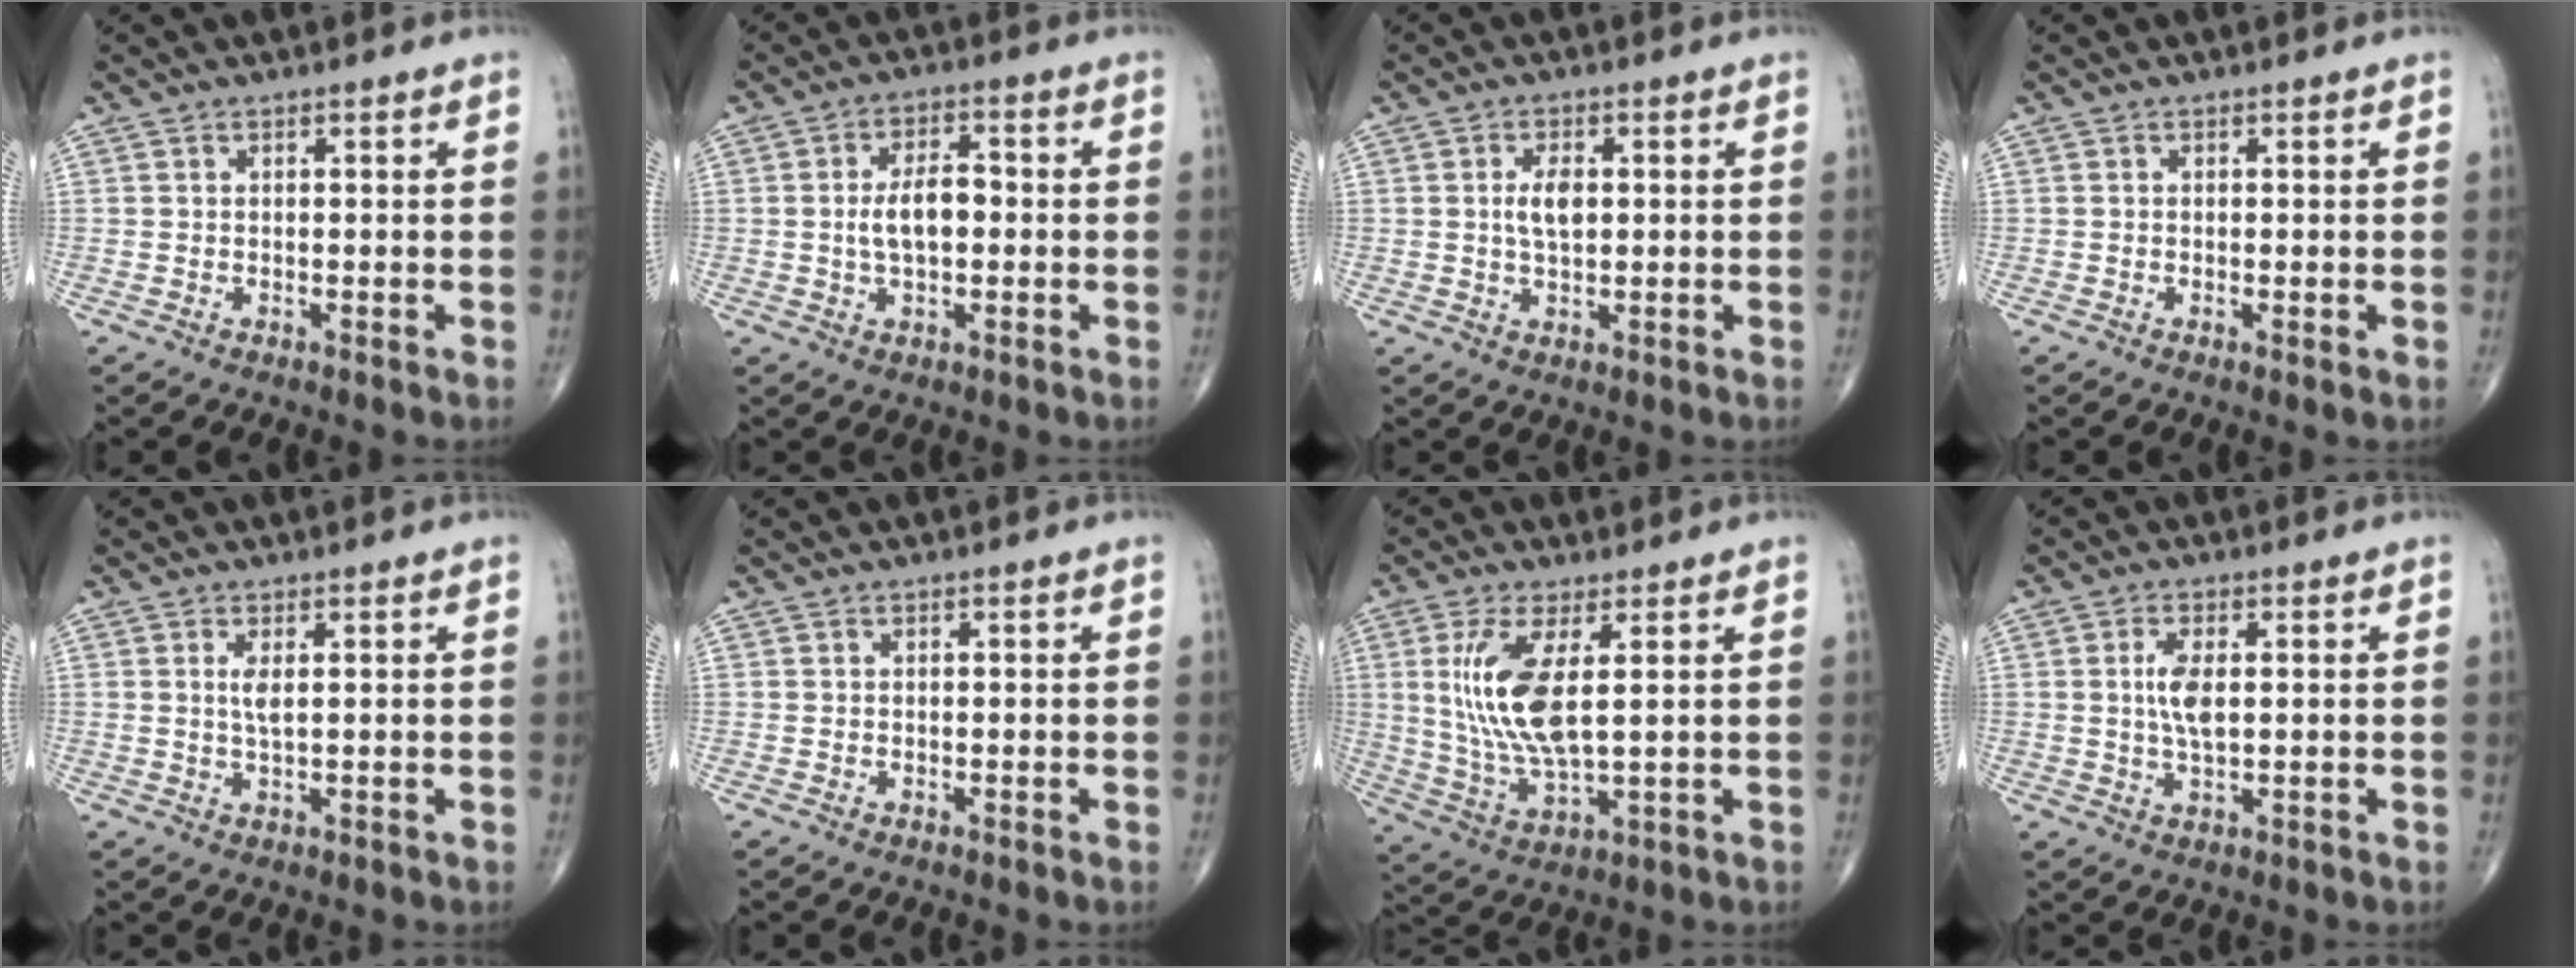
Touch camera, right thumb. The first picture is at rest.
{"total": 6.8, "force": [-0.3, 3.5, 5.8], "torque": [-0.104, 0.014, -0.009]}
{"total": 4.4, "force": [0.6, 2.2, 3.7], "torque": [-0.068, -0.003, 0.010]}
{"total": 0.6, "force": [-0.1, 0.1, 0.6], "torque": [-0.012, -0.003, -0.002]}
{"total": 2.2, "force": [0.6, 0.5, 2.0], "torque": [-0.043, -0.004, 0.016]}
{"total": 0.0}
{"total": 12.4, "force": [2.6, 4.2, 11.4], "torque": [-0.250, -0.019, 0.061]}
{"total": 5.0, "force": [0.7, 2.1, 4.5], "torque": [-0.091, -0.002, 0.014]}